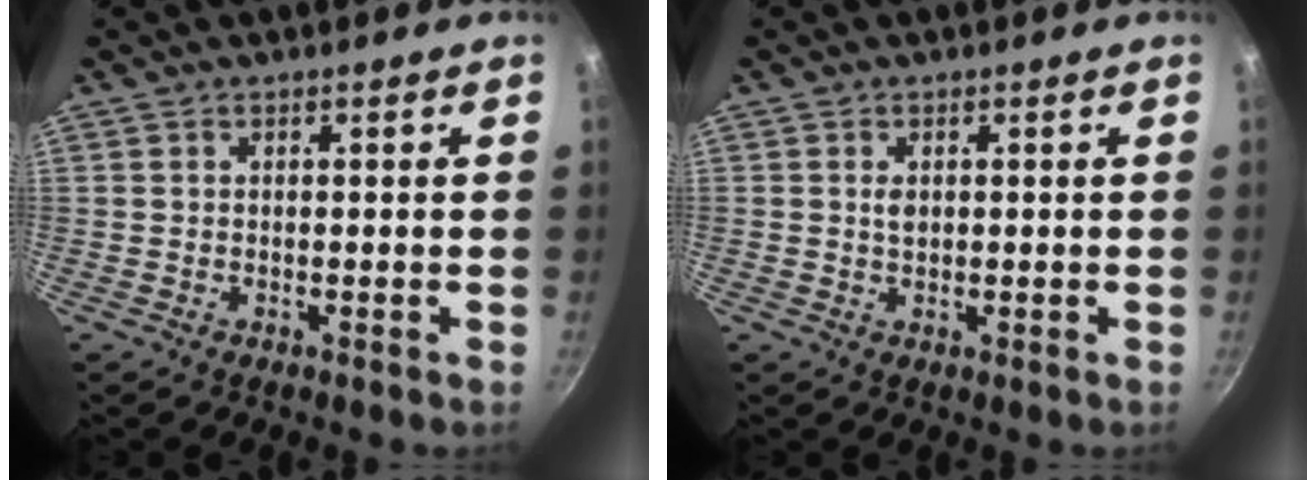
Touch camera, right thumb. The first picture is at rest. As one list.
[{"total": 1.6, "force": [0.3, 1.1, 1.2], "torque": [-0.018, -0.002, 0.006]}]